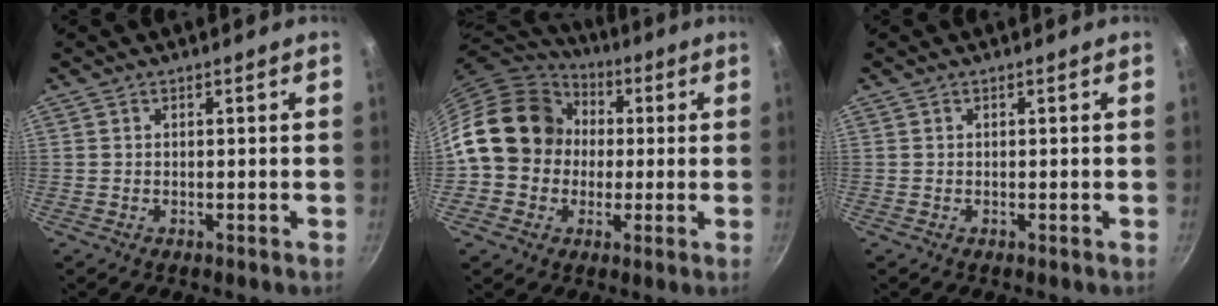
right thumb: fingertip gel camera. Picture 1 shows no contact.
{"total": 17.1, "force": [1.0, 14.7, 8.7], "torque": [-0.122, 0.038, 0.007]}
{"total": 0.0}